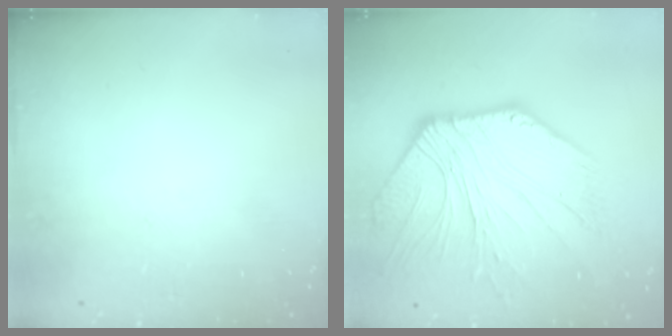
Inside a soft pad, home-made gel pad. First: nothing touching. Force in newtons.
{"total": 9.7, "press": 9.6, "slide": 1.4}